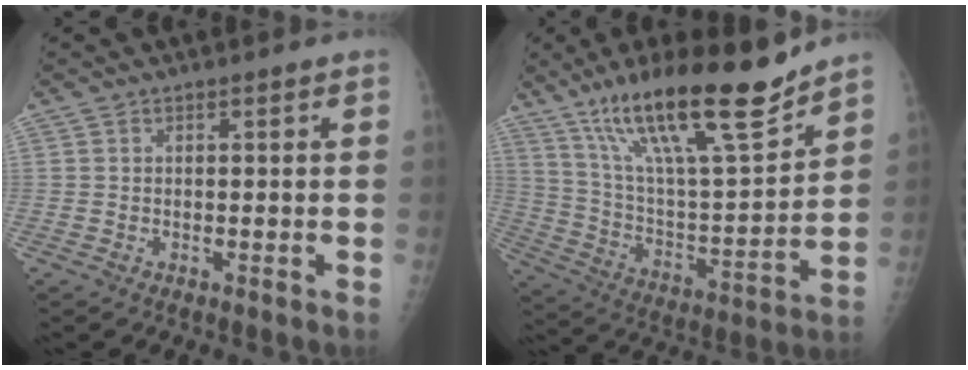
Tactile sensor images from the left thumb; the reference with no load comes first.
{"total": 22.9, "force": [16.3, 4.3, 15.4], "torque": [-0.242, -0.072, 0.287]}